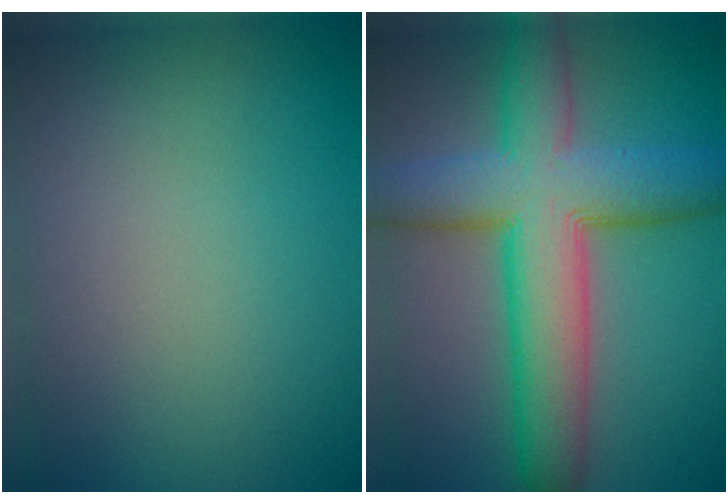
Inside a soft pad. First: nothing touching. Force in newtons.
{"total": 10.1, "press": 10.1, "slide": 0.4}